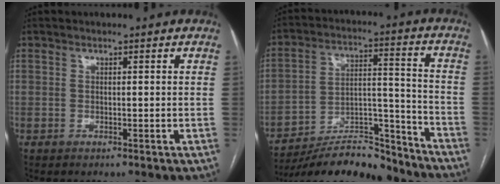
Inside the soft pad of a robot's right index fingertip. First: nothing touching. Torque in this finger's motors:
{"motor_torque": [-0.58, -0.67, -0.17, -0.14]}